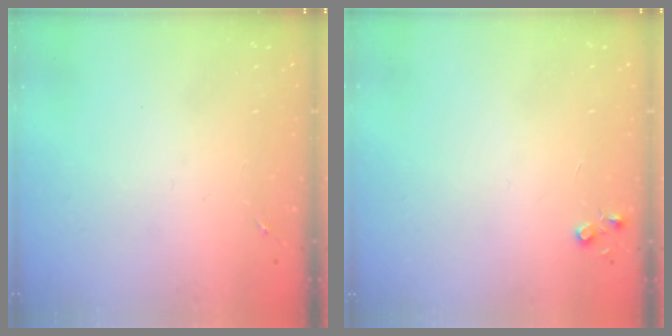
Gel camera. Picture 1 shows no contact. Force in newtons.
{"total": 4.4, "press": 4.3, "slide": 0.5}